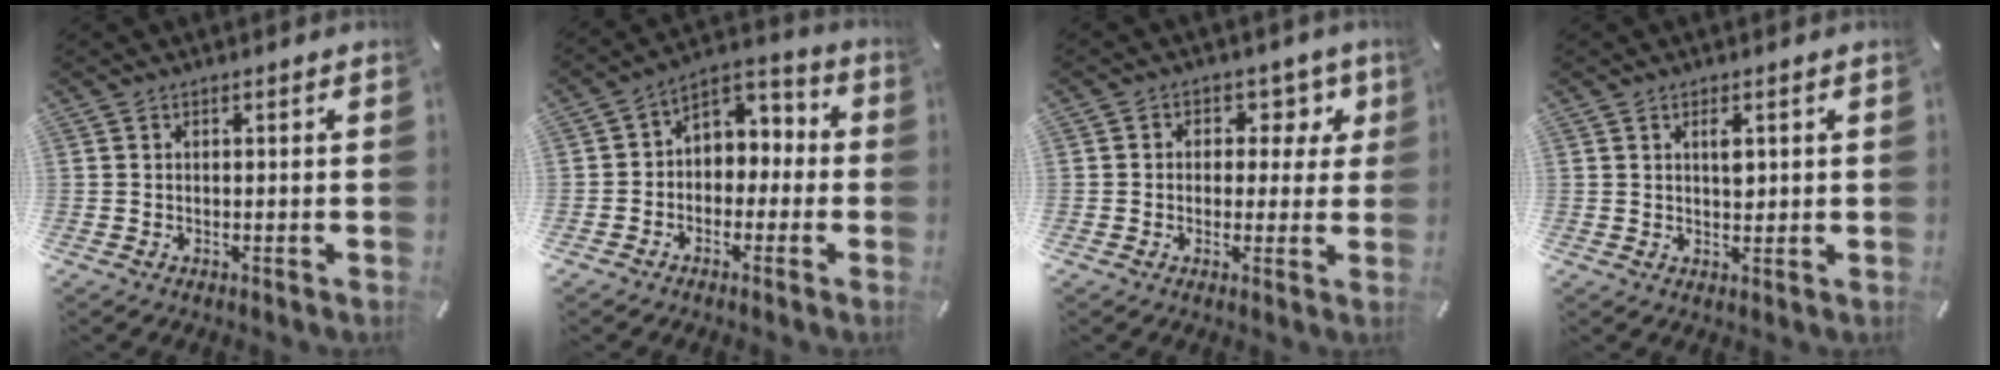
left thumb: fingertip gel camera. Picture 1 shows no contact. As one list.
[{"total": 5.8, "force": [-1.2, 5.5, 1.2], "torque": [-0.018, 0.012, -0.024]}, {"total": 7.1, "force": [1.4, 6.0, 3.5], "torque": [-0.035, -0.006, 0.019]}, {"total": 2.7, "force": [1.0, 1.5, 2.1], "torque": [-0.029, -0.003, 0.013]}]